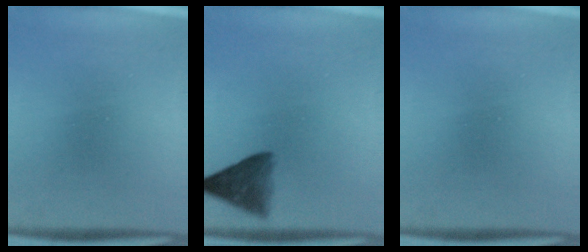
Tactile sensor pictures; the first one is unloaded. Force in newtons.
{"total": 5.8}
{"total": 0.0}